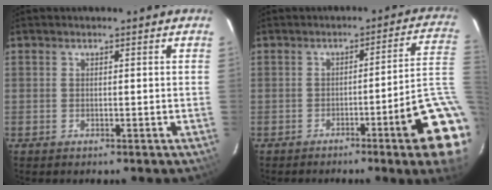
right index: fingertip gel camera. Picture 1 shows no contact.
{"total": 12.8, "force": [-5.0, -0.4, 11.8], "torque": [-0.112, 0.007, -0.060]}